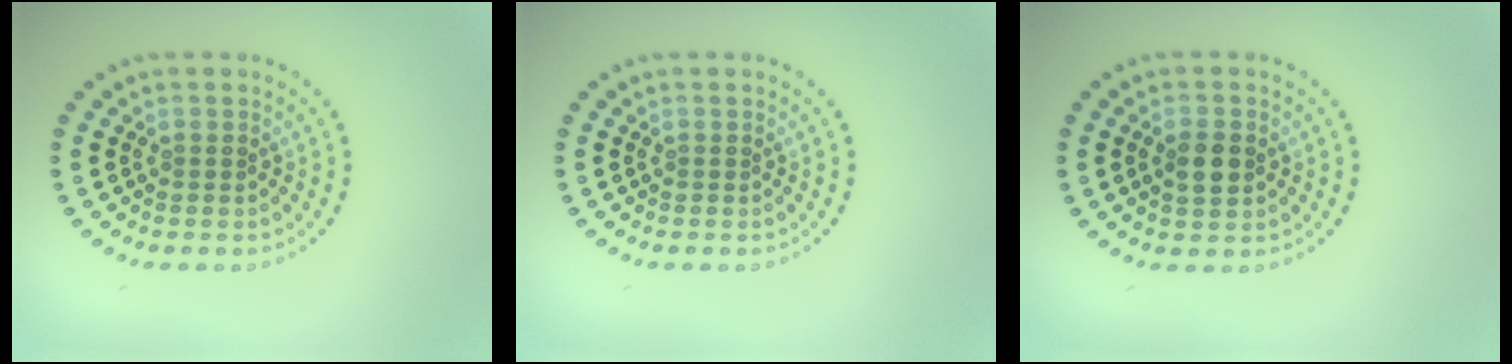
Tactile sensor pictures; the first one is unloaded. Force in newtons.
{"total": 0.0}
{"total": 2.3, "press": 2.2, "slide": 0.3}